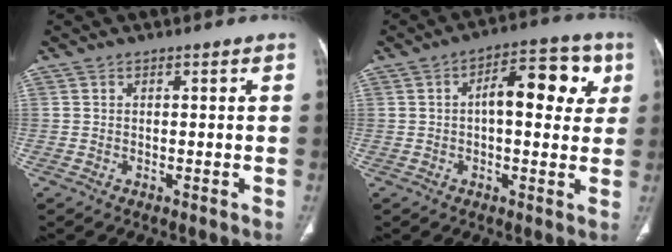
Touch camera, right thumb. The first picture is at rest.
{"total": 12.4, "force": [2.6, 5.9, 10.6], "torque": [-0.112, 0.020, 0.029]}